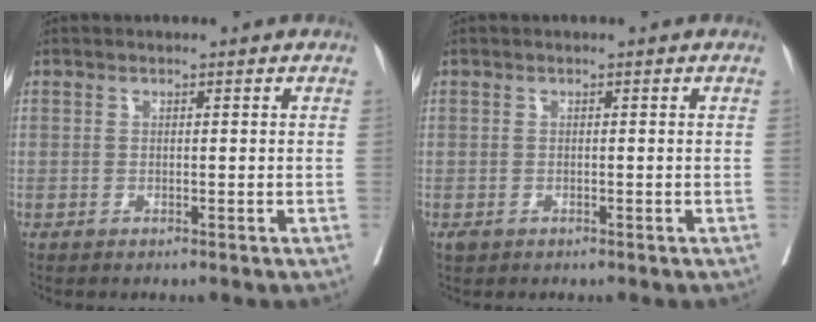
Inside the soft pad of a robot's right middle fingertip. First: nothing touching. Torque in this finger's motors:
{"motor_torque": [0.24, -0.28, 0.00, 0.03]}